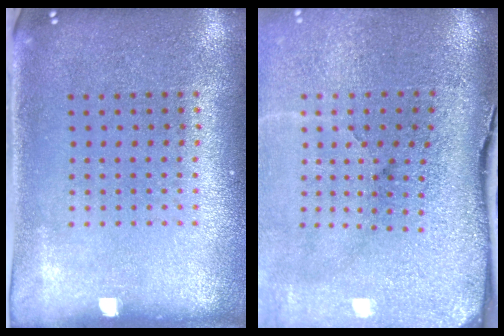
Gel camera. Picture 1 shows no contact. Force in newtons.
{"total": 5.1, "press": 4.0, "slide": 3.2}